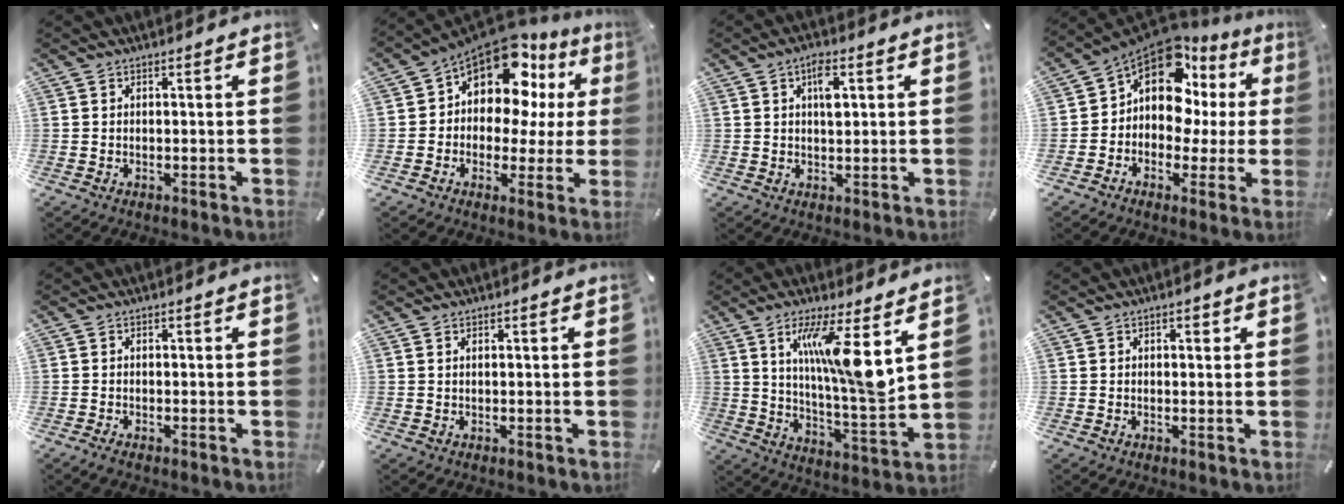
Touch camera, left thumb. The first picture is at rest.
{"total": 13.6, "force": [7.7, 8.2, 7.6], "torque": [-0.127, -0.065, 0.136]}
{"total": 5.2, "force": [1.7, 2.3, 4.3], "torque": [-0.068, -0.001, 0.023]}
{"total": 13.6, "force": [6.1, 8.8, 8.5], "torque": [-0.165, -0.053, 0.105]}
{"total": 0.8, "force": [-0.5, 0.2, 0.6], "torque": [-0.013, -0.002, -0.009]}
{"total": 0.5, "force": [0.2, 0.1, 0.5], "torque": [-0.009, 0.001, 0.004]}
{"total": 15.1, "force": [6.7, 2.0, 13.3], "torque": [-0.231, -0.041, 0.101]}
{"total": 1.3, "force": [0.4, 0.7, 1.1], "torque": [-0.014, 0.002, 0.003]}